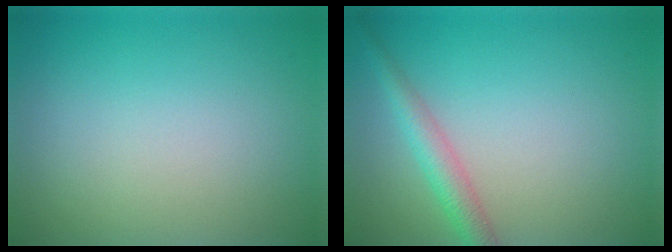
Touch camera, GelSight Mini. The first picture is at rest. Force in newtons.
{"total": 2.8, "press": 2.8, "slide": 0.2}